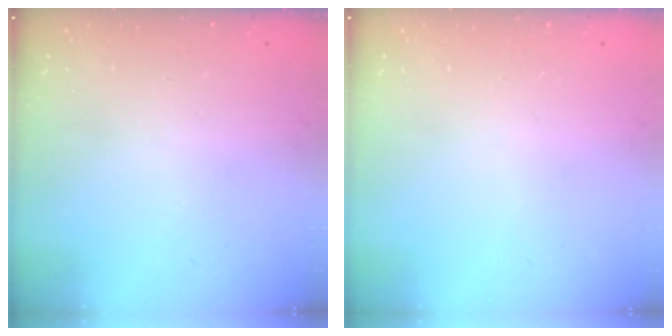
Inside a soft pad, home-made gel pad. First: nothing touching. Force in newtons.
{"total": 0.0}